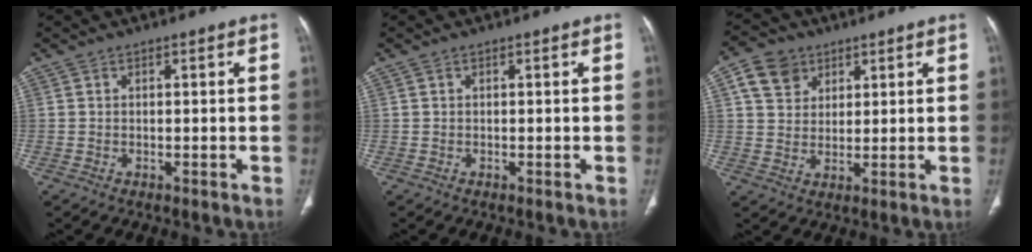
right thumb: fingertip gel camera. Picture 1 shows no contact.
{"total": 0.0}
{"total": 7.5, "force": [3.5, 5.9, 2.9], "torque": [-0.028, -0.008, 0.067]}